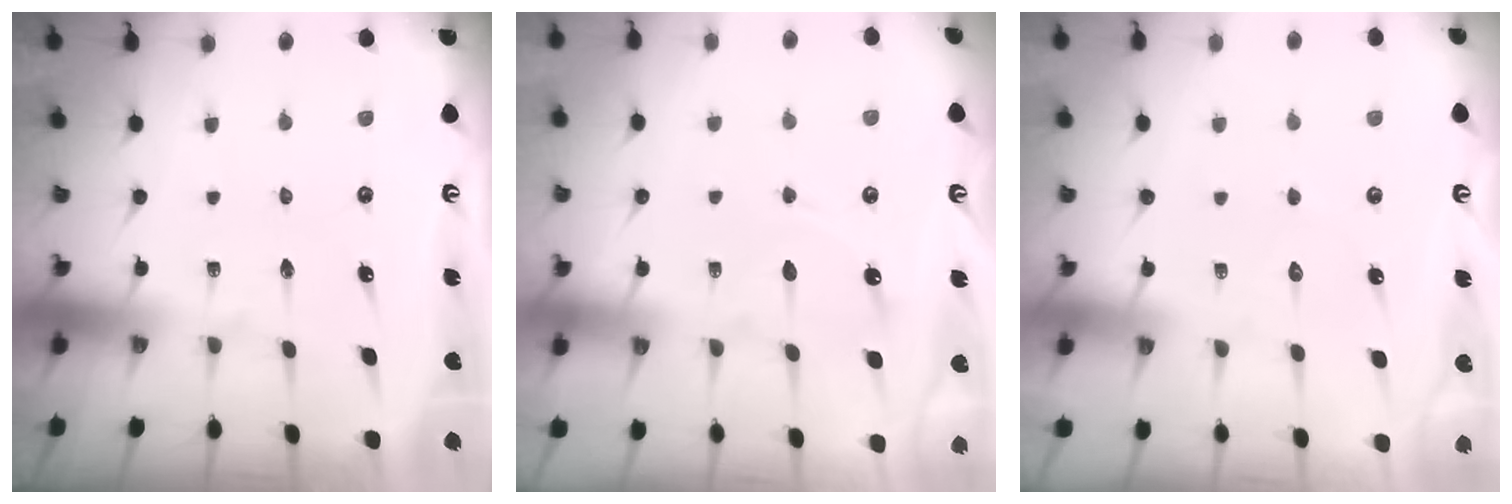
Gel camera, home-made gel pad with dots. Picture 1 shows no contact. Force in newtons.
{"total": 6.7, "press": 6.7, "slide": 0.7}
{"total": 4.0, "press": 3.9, "slide": 0.5}